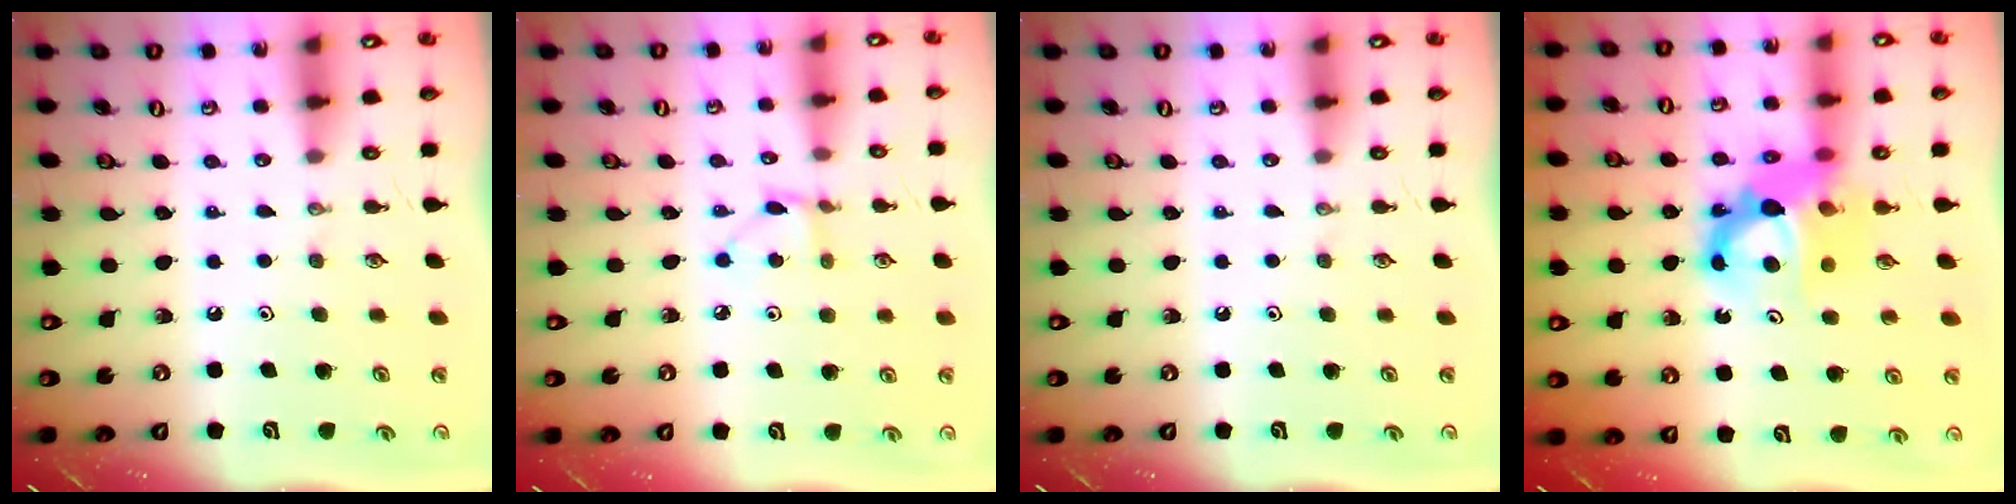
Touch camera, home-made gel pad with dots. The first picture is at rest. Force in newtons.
{"total": 3.6, "press": 3.5, "slide": 0.4}
{"total": 0.0}
{"total": 12.3, "press": 12.3, "slide": 1.4}